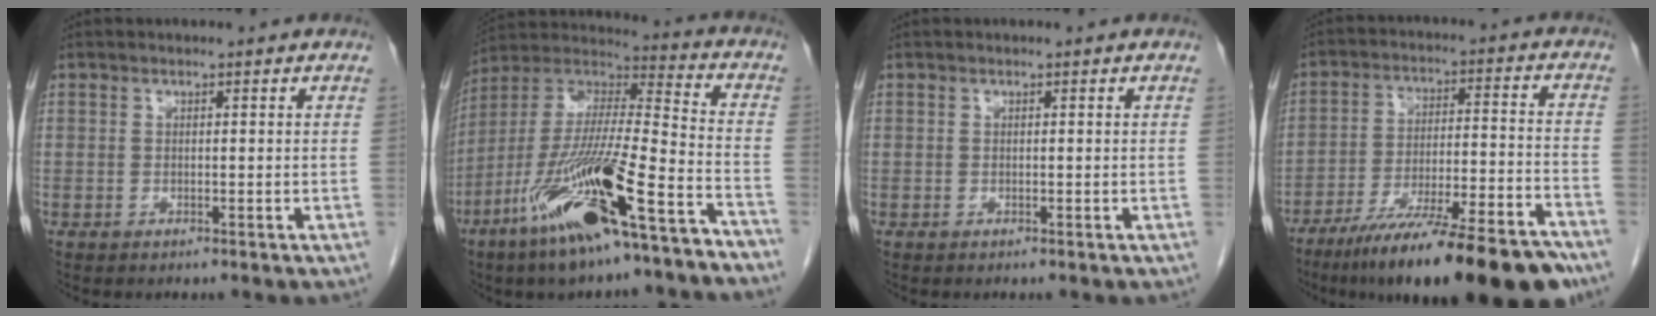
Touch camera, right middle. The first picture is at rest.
{"total": 22.5, "force": [-13.7, 3.1, 17.5], "torque": [-0.323, -0.024, -0.242]}
{"total": 0.0}
{"total": 22.7, "force": [-17.5, 1.6, 14.3], "torque": [-0.167, -0.012, -0.281]}